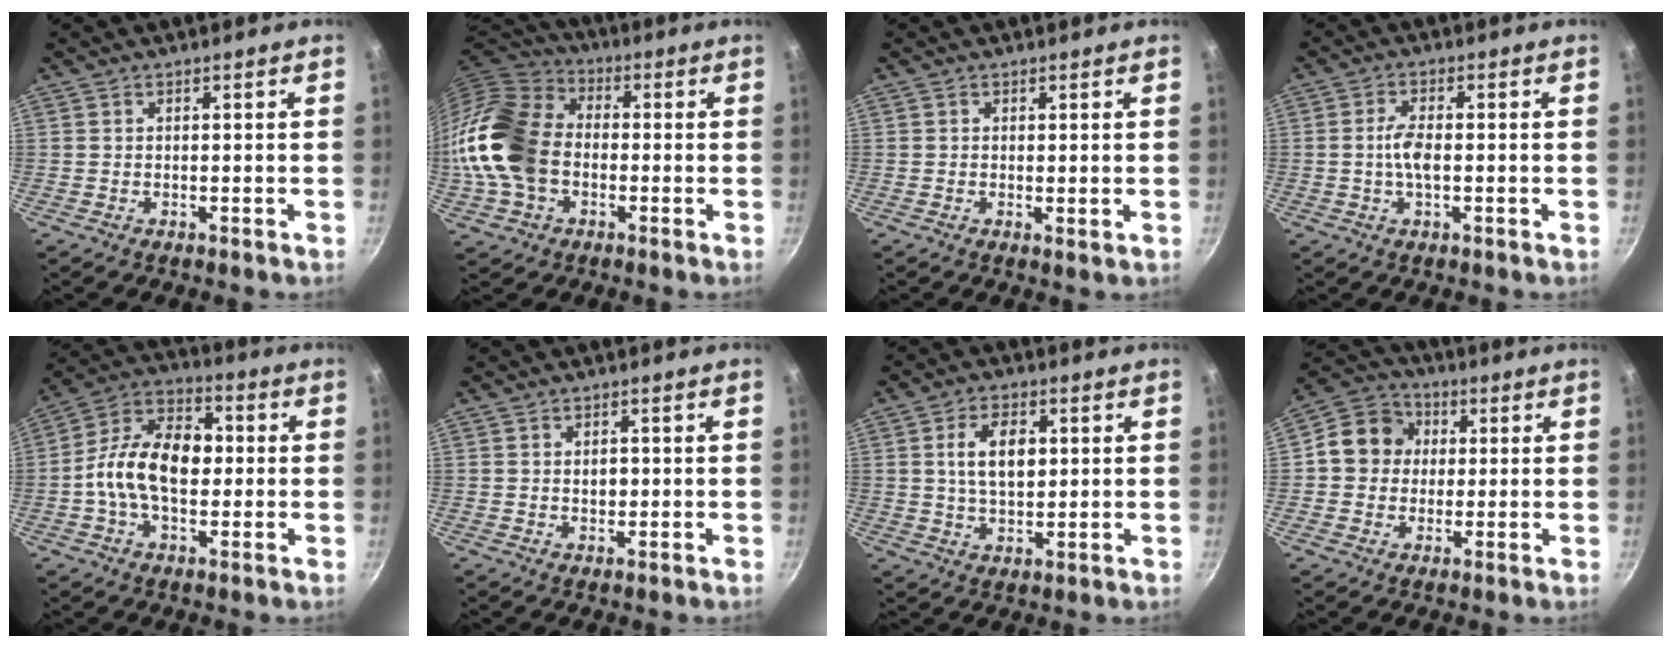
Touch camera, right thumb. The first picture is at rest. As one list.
[{"total": 18.4, "force": [-2.3, 13.6, 12.1], "torque": [-0.232, 0.035, -0.055]}, {"total": 0.9, "force": [0.4, 0.4, 0.8], "torque": [-0.013, -0.007, 0.003]}, {"total": 4.3, "force": [-0.3, 1.8, 3.9], "torque": [-0.080, 0.007, -0.010]}, {"total": 15.6, "force": [-0.6, 10.0, 12.0], "torque": [-0.172, 0.037, -0.031]}, {"total": 2.3, "force": [0.2, 1.6, 1.7], "torque": [-0.015, 0.001, 0.003]}, {"total": 8.7, "force": [1.8, 5.2, 6.8], "torque": [-0.104, -0.003, 0.030]}, {"total": 9.9, "force": [1.2, 8.9, 4.0], "torque": [-0.034, 0.015, 0.000]}]